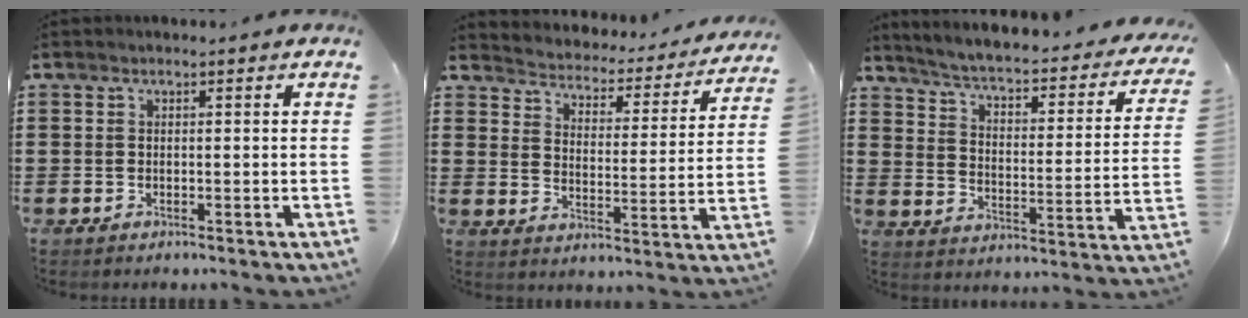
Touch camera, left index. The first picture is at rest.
{"total": 2.7, "force": [2.7, 0.3, -0.1], "torque": [-0.020, -0.032, 0.036]}
{"total": 3.5, "force": [2.9, 0.0, 2.0], "torque": [-0.056, -0.033, 0.038]}